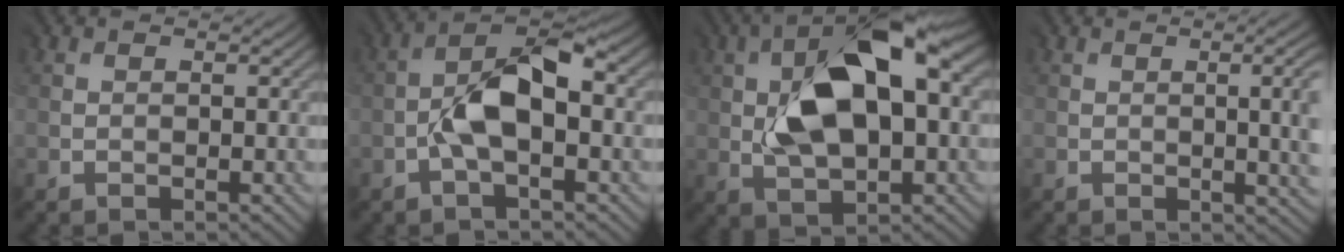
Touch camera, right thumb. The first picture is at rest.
{"total": 6.9, "force": [-1.1, 3.4, 5.9], "torque": [-0.114, 0.016, -0.023]}
{"total": 12.3, "force": [2.4, 6.6, 10.1], "torque": [-0.185, 0.010, 0.043]}
{"total": 6.1, "force": [-0.5, 2.6, 5.6], "torque": [-0.038, 0.001, -0.008]}